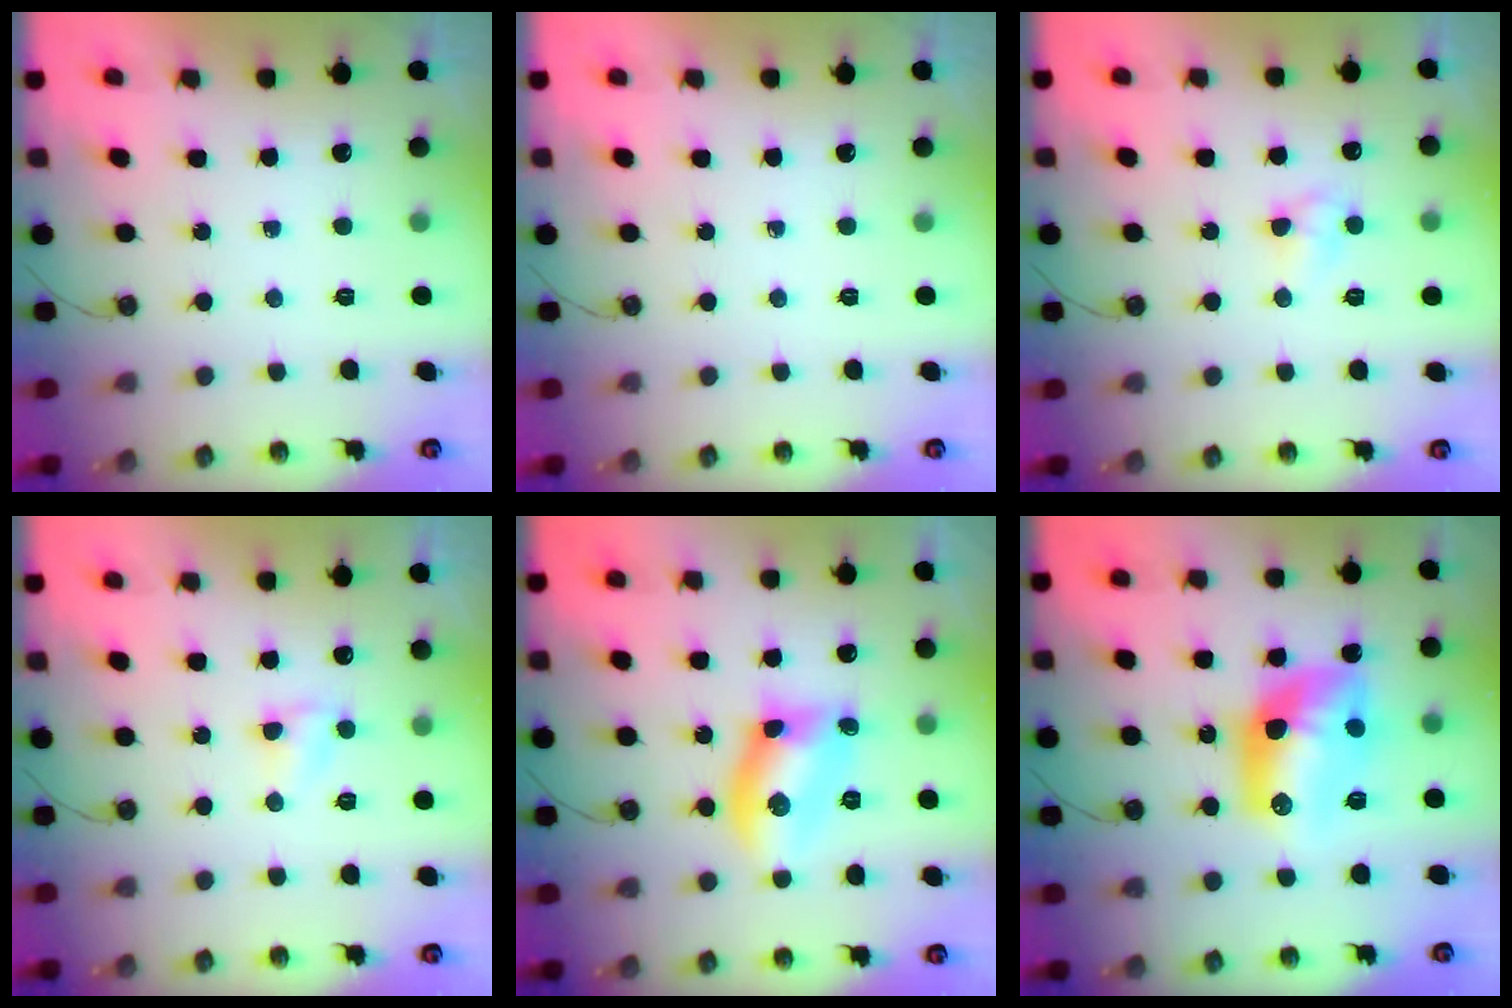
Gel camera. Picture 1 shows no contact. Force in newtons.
{"total": 0.0}
{"total": 4.3, "press": 4.3, "slide": 0.6}
{"total": 3.8, "press": 3.8, "slide": 0.5}
{"total": 11.4, "press": 11.4, "slide": 1.2}
{"total": 13.5, "press": 13.4, "slide": 1.1}